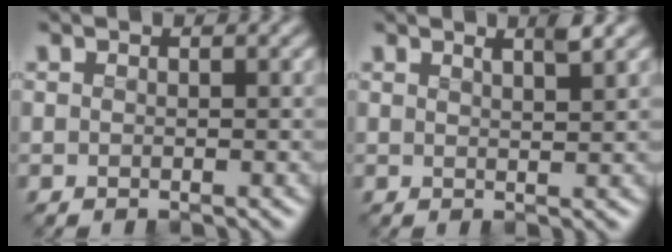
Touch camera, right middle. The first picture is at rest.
{"total": 1.7, "force": [1.1, 0.3, 1.3], "torque": [-0.008, 0.001, 0.010]}